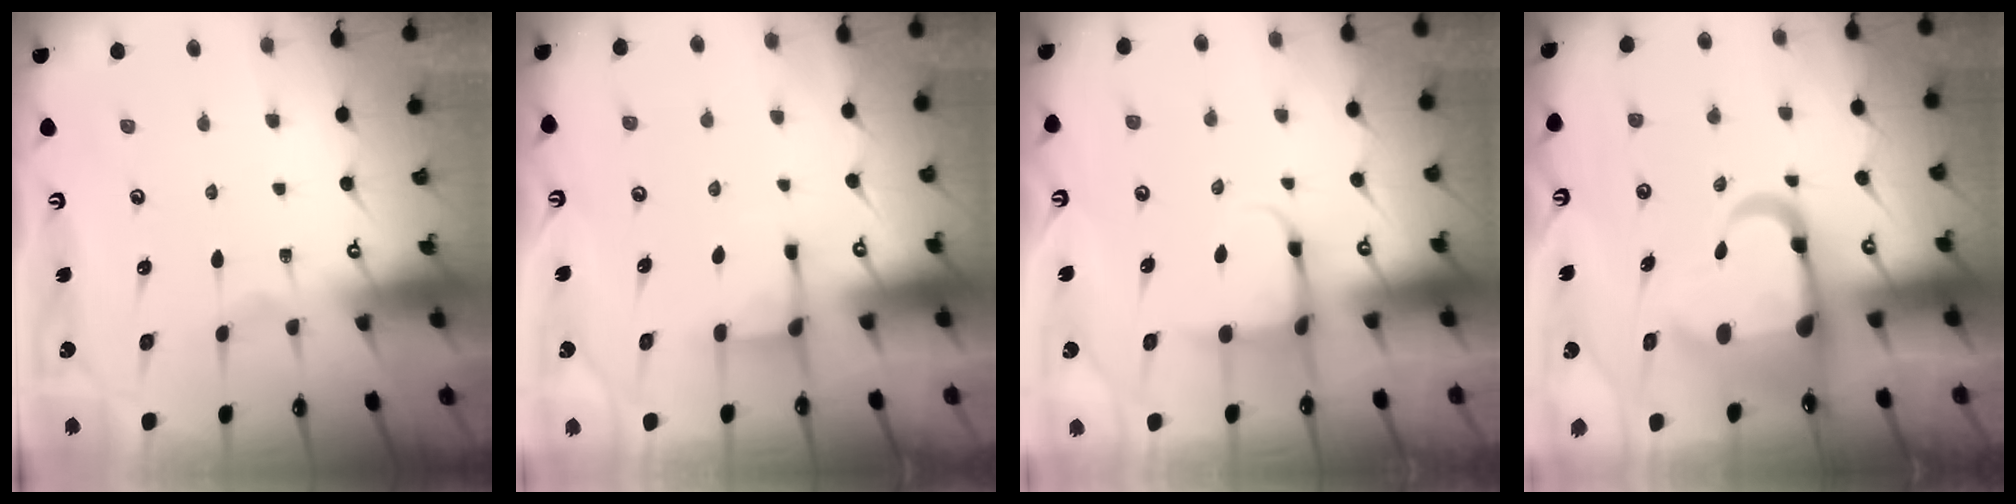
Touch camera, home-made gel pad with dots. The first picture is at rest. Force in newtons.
{"total": 2.4, "press": 2.4, "slide": 0.3}
{"total": 4.2, "press": 4.1, "slide": 1.0}
{"total": 11.9, "press": 11.8, "slide": 1.7}